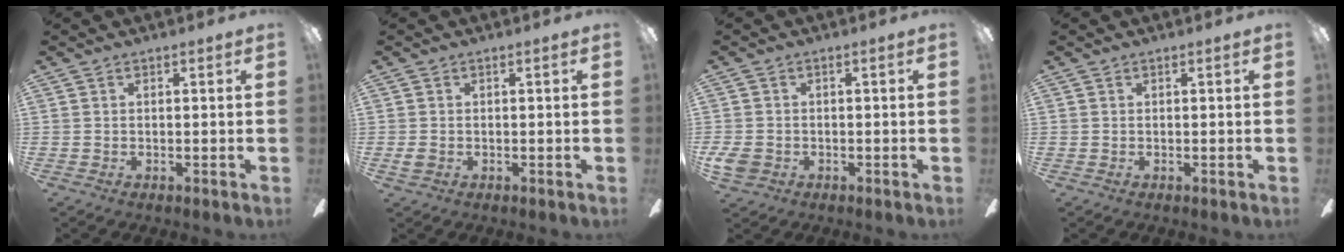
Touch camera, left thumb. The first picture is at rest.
{"total": 1.4, "force": [-0.5, 1.0, 0.8], "torque": [-0.014, 0.002, -0.008]}
{"total": 3.7, "force": [-1.6, 2.6, 2.0], "torque": [-0.049, 0.003, -0.032]}
{"total": 0.0}